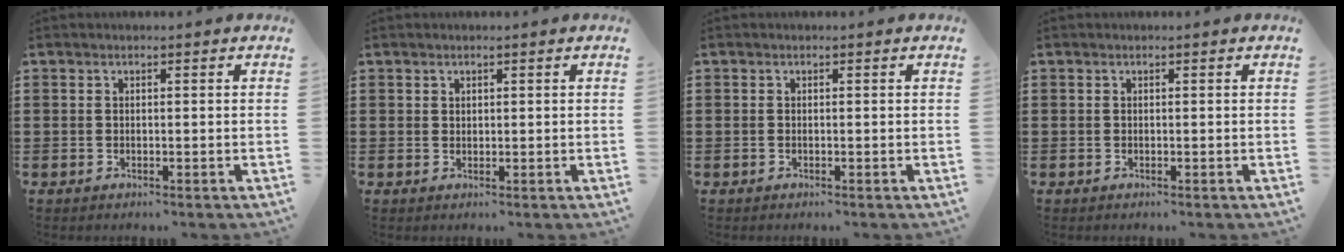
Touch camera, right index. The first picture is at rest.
{"total": 0.9, "force": [0.7, 0.6, 0.2], "torque": [-0.004, 0.001, 0.014]}
{"total": 0.0}
{"total": 0.0}